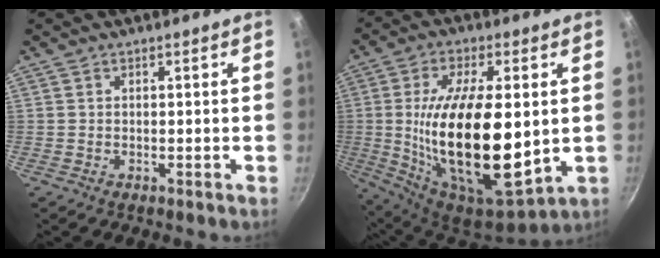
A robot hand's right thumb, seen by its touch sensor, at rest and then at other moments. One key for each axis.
{"total": 25.8, "fx": 0.1, "fy": 11.0, "fz": 23.3, "tx": -0.408, "ty": -0.016, "tz": 0.012}